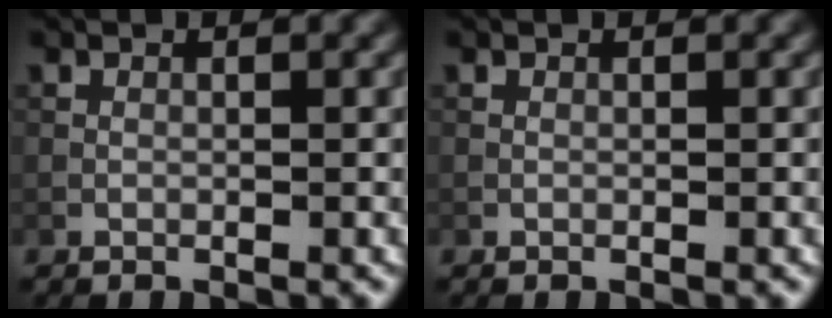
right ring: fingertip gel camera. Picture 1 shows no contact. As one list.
[{"total": 0.0}]